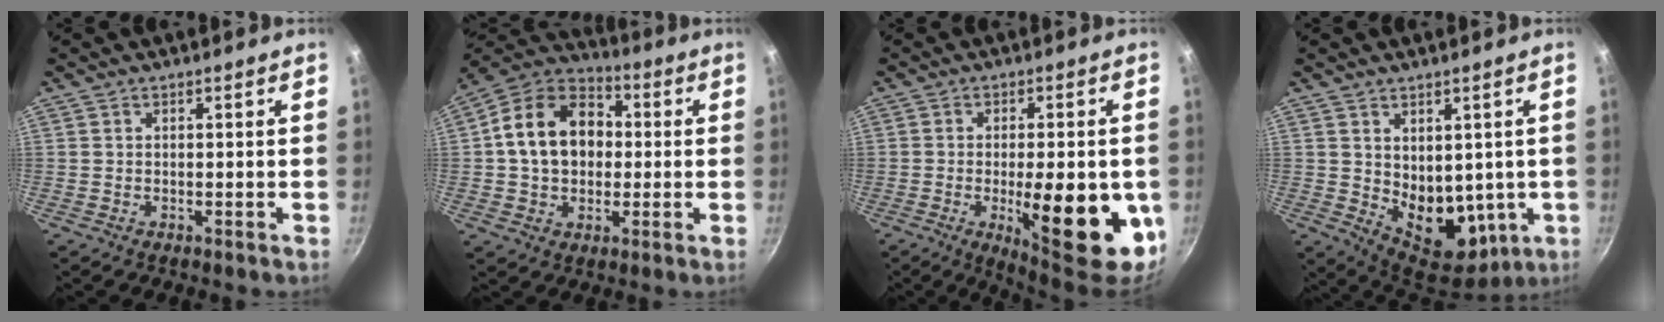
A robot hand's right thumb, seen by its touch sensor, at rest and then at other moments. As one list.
[{"total": 16.7, "force": [1.4, 12.7, 10.8], "torque": [-0.159, 0.032, 0.009]}, {"total": 18.3, "force": [-4.3, 6.0, 16.8], "torque": [-0.205, 0.000, -0.048]}, {"total": 12.6, "force": [0.8, 8.8, 9.0], "torque": [-0.099, -0.038, 0.039]}]